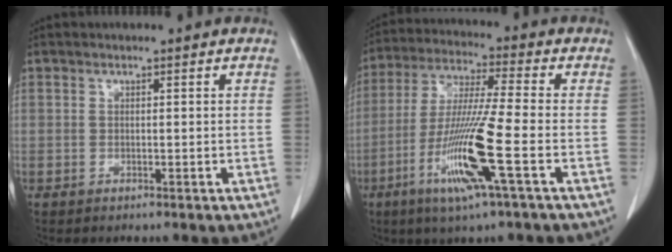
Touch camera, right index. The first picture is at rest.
{"total": 13.7, "force": [-4.9, -0.7, 12.7], "torque": [-0.259, -0.023, -0.099]}